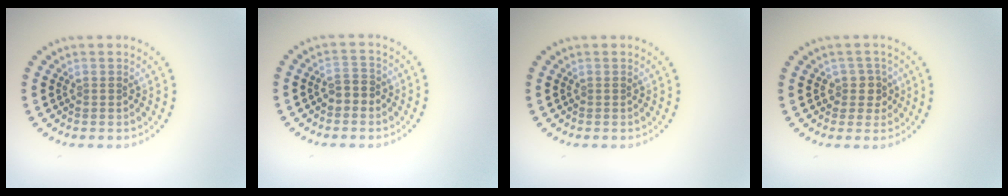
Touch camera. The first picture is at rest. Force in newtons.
{"total": 1.8, "press": 1.7, "slide": 0.5}
{"total": 0.0}
{"total": 2.0, "press": 1.6, "slide": 1.2}